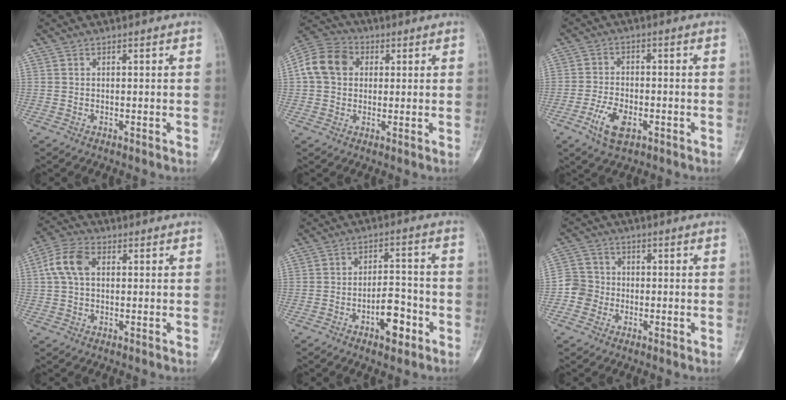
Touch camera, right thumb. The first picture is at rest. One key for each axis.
{"total": 10.5, "fx": 2.0, "fy": 8.4, "fz": 5.9, "tx": -0.104, "ty": 0.021, "tz": 0.025}
{"total": 6.8, "fx": -3.1, "fy": 3.6, "fz": 4.9, "tx": -0.094, "ty": 0.010, "tz": -0.055}
{"total": 7.1, "fx": 1.3, "fy": 4.5, "fz": 5.3, "tx": -0.114, "ty": 0.021, "tz": 0.021}
{"total": 7.4, "fx": -3.5, "fy": 3.5, "fz": 5.5, "tx": -0.068, "ty": 0.032, "tz": -0.056}
{"total": 4.8, "fx": -1.3, "fy": 4.6, "fz": 0.6, "tx": 0.016, "ty": 0.013, "tz": -0.037}